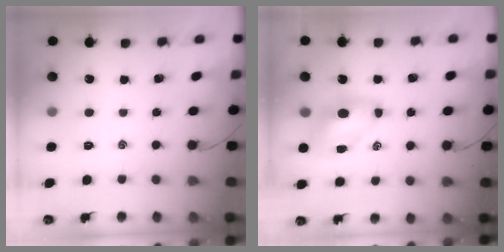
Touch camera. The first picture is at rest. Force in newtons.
{"total": 7.2, "press": 7.1, "slide": 1.2}